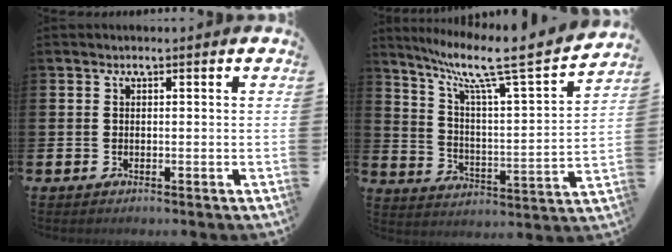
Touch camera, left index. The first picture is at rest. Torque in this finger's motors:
{"motor_torque": [0.02, -0.64, 0.34, 0.17]}